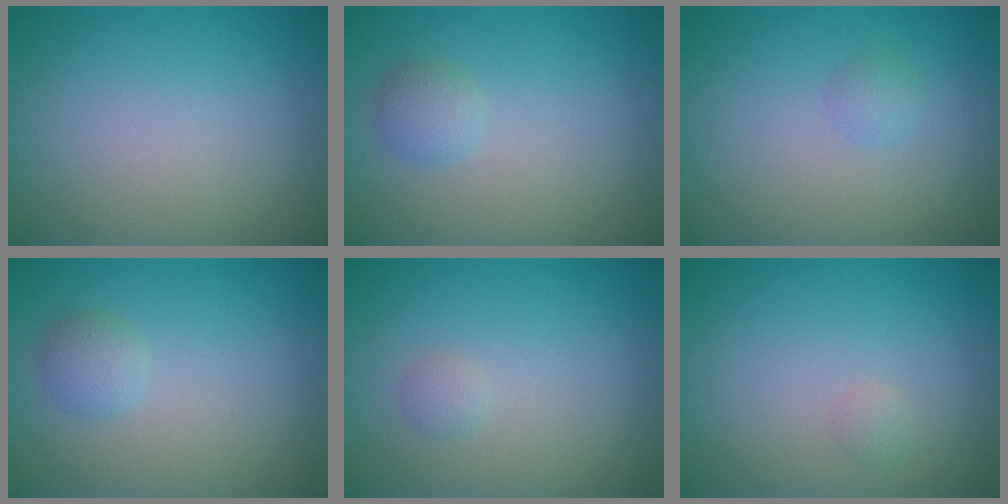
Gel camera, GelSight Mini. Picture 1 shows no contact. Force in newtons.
{"total": 1.4, "press": 1.4, "slide": 0.0}
{"total": 1.0, "press": 1.0, "slide": 0.1}
{"total": 1.4, "press": 1.4, "slide": 0.0}
{"total": 0.7, "press": 0.7, "slide": 0.0}
{"total": 0.6, "press": 0.6, "slide": 0.0}